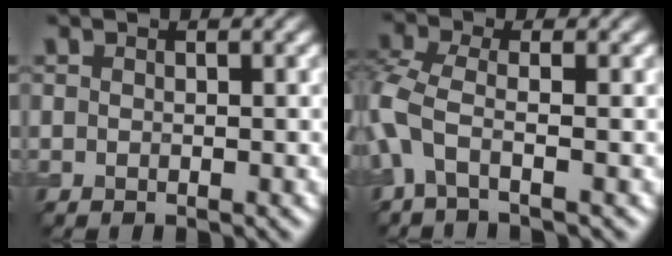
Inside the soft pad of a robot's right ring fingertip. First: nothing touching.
{"total": 4.3, "force": [-1.4, 1.7, 3.7], "torque": [-0.101, -0.002, -0.041]}